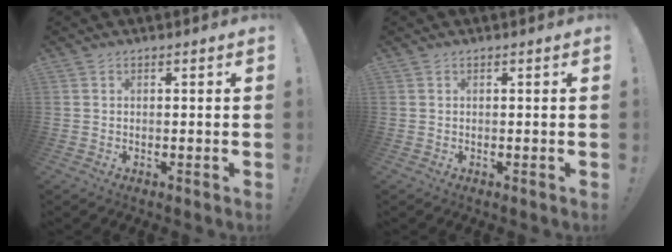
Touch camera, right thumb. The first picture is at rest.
{"total": 0.0}